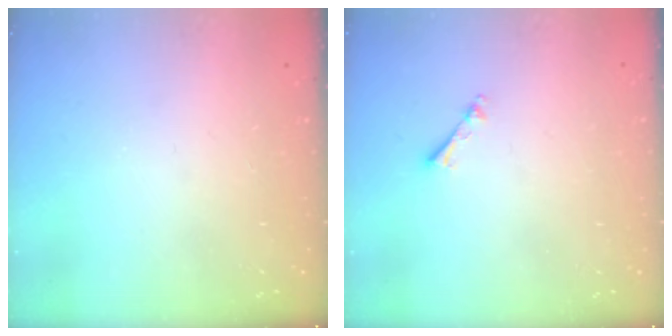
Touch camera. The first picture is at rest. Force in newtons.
{"total": 1.3, "press": 1.3, "slide": 0.3}